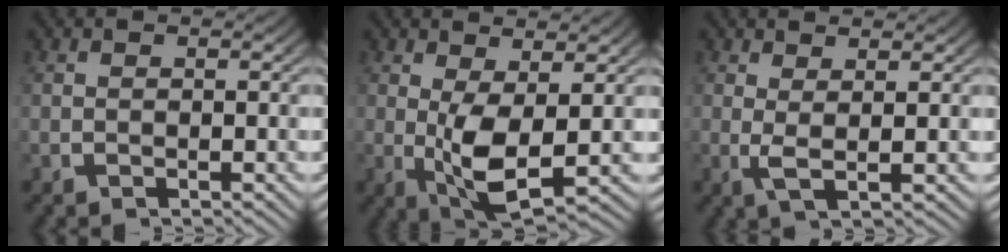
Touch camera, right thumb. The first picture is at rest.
{"total": 6.5, "force": [-0.1, 3.6, 5.5], "torque": [-0.122, -0.036, 0.015]}
{"total": 2.4, "force": [0.9, 0.4, 2.1], "torque": [-0.047, -0.012, 0.023]}